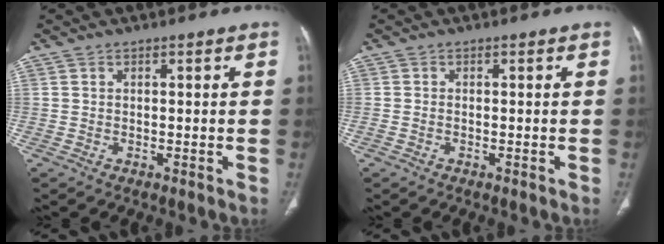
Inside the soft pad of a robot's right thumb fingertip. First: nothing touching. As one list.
[{"total": 0.6, "force": [-0.2, 0.3, 0.4], "torque": [-0.010, 0.003, -0.004]}]